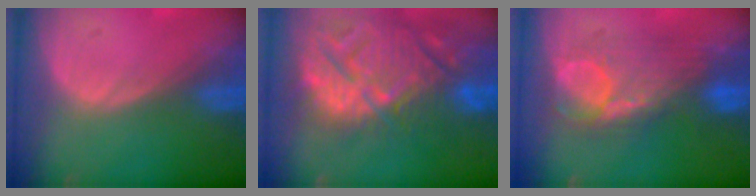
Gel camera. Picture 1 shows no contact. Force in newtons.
{"total": 15.2, "press": 13.0, "slide": 7.8}
{"total": 8.1, "press": 8.0, "slide": 0.7}